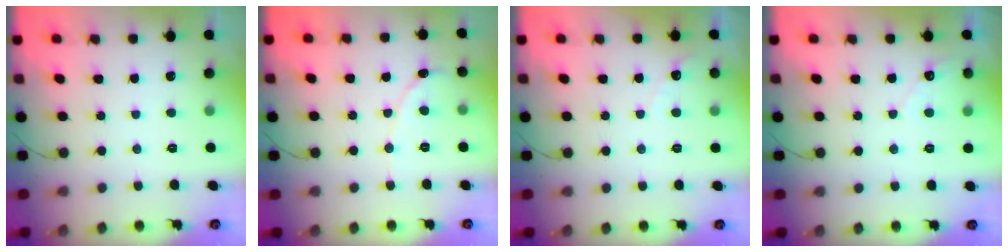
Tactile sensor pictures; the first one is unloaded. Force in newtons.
{"total": 2.1, "press": 2.1, "slide": 0.2}
{"total": 2.8, "press": 2.8, "slide": 0.1}
{"total": 2.8, "press": 2.8, "slide": 0.2}